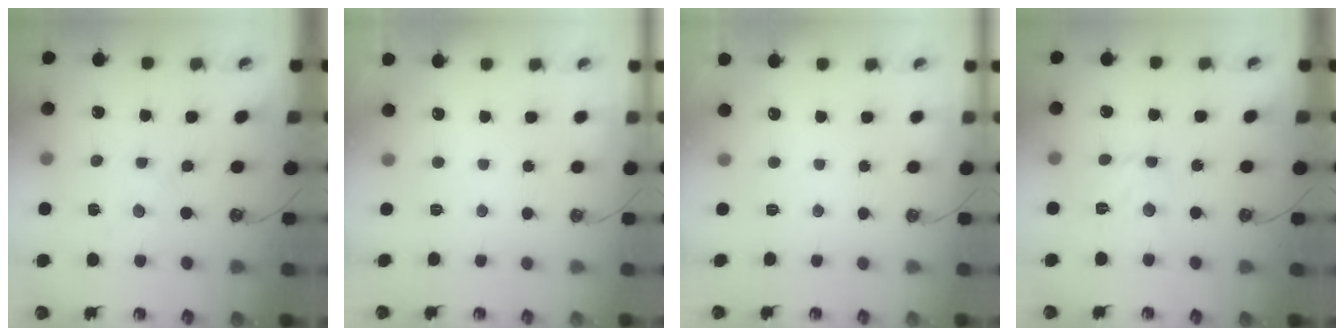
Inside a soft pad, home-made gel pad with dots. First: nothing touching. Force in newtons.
{"total": 0.0}
{"total": 0.0}
{"total": 5.6, "press": 5.6, "slide": 0.5}